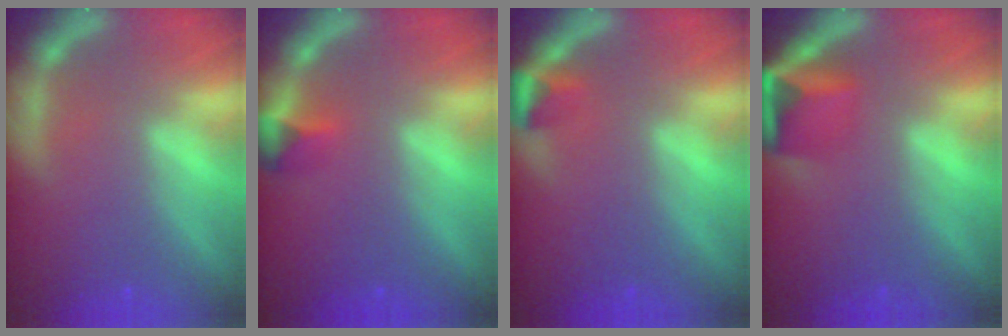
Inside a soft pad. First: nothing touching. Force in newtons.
{"total": 1.9}
{"total": 1.9}
{"total": 5.4}